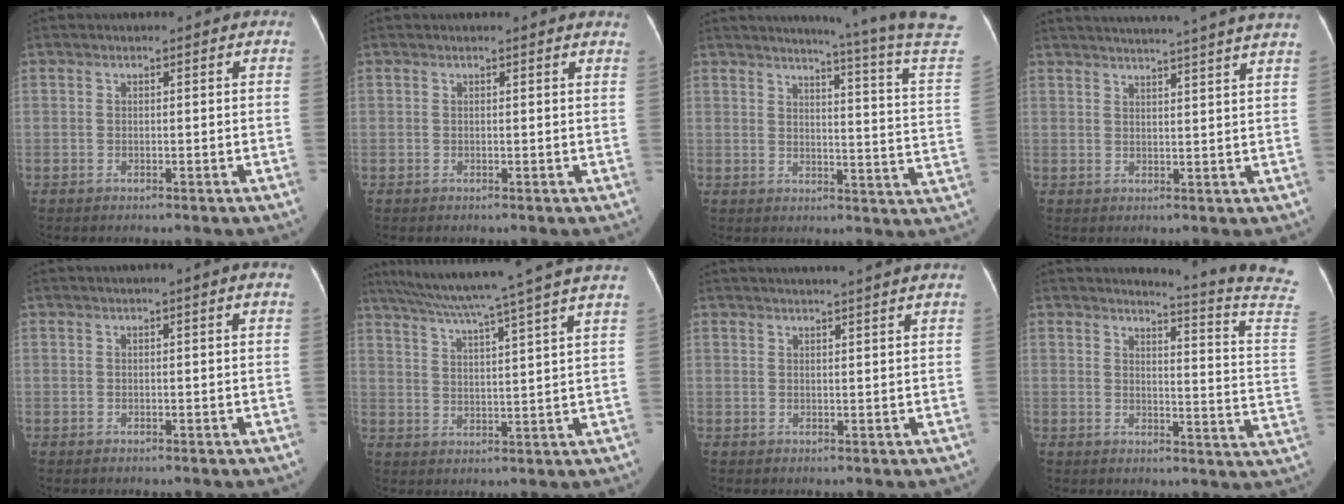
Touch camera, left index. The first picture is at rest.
{"total": 2.0, "force": [1.9, 0.5, 0.4], "torque": [-0.013, -0.004, 0.001]}
{"total": 16.5, "force": [14.8, -3.8, 6.2], "torque": [-0.094, -0.114, 0.160]}
{"total": 18.4, "force": [16.7, -1.5, 7.6], "torque": [-0.122, -0.022, 0.204]}
{"total": 0.7, "force": [0.3, -0.1, 0.6], "torque": [-0.013, 0.007, 0.009]}
{"total": 19.4, "force": [16.1, -2.1, 10.5], "torque": [-0.182, -0.004, 0.219]}
{"total": 7.5, "force": [6.8, -1.0, 3.1], "torque": [-0.035, 0.019, 0.071]}
{"total": 13.4, "force": [12.7, -3.0, 2.7], "torque": [-0.044, -0.127, 0.127]}